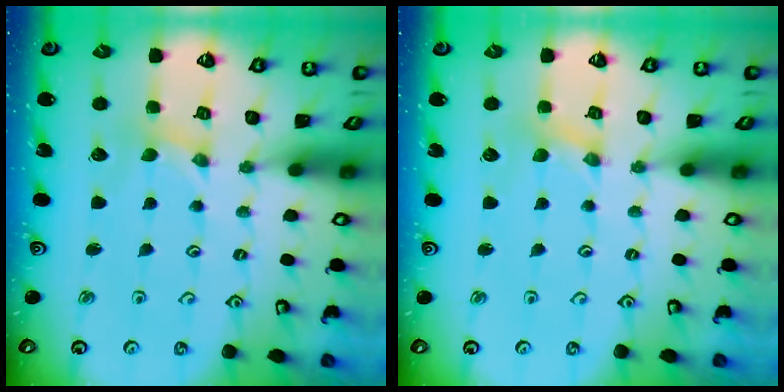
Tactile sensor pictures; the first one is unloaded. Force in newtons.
{"total": 0.6, "press": 0.5, "slide": 0.1}